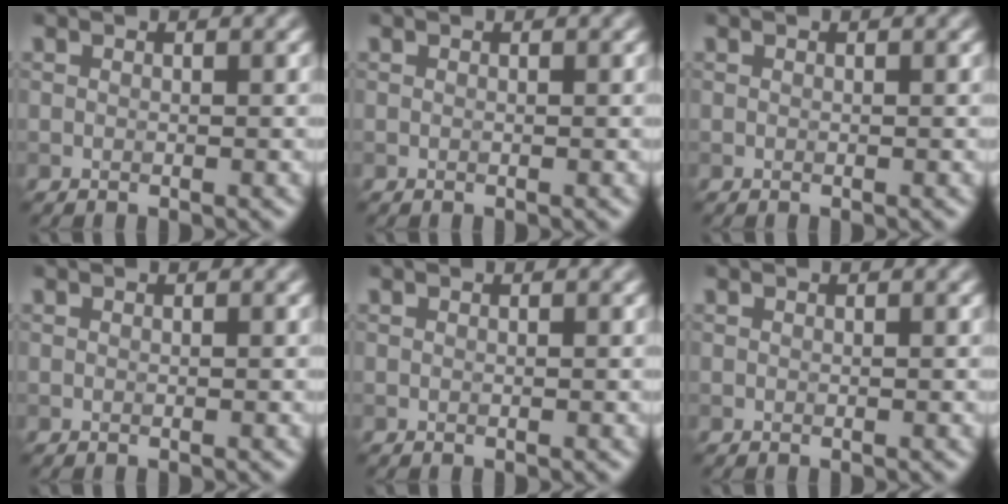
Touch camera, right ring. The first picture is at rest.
{"total": 0.0}
{"total": 0.0}
{"total": 0.0}
{"total": 0.0}
{"total": 0.0}